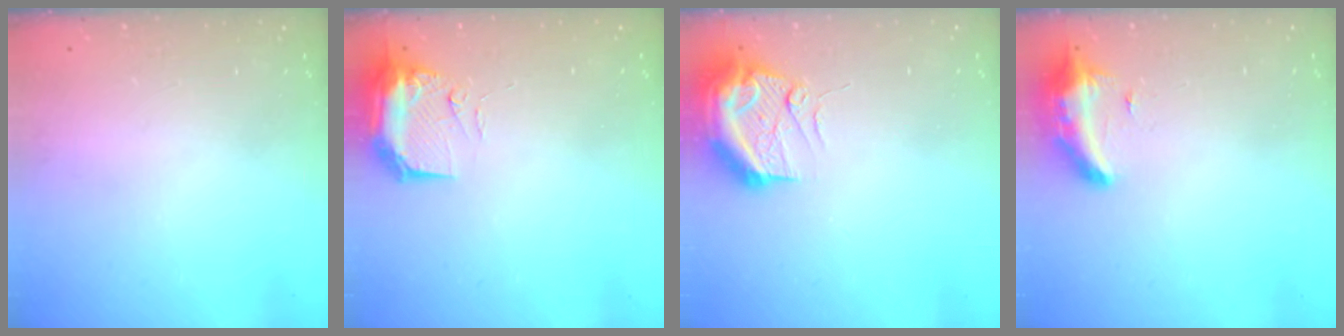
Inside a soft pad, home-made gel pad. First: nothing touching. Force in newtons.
{"total": 13.0, "press": 10.7, "slide": 7.4}
{"total": 12.7, "press": 12.5, "slide": 2.3}
{"total": 15.2, "press": 10.5, "slide": 11.0}